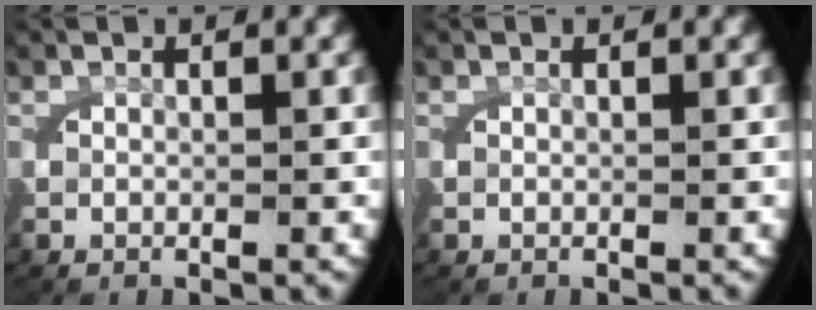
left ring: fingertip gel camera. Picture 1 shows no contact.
{"total": 0.0}